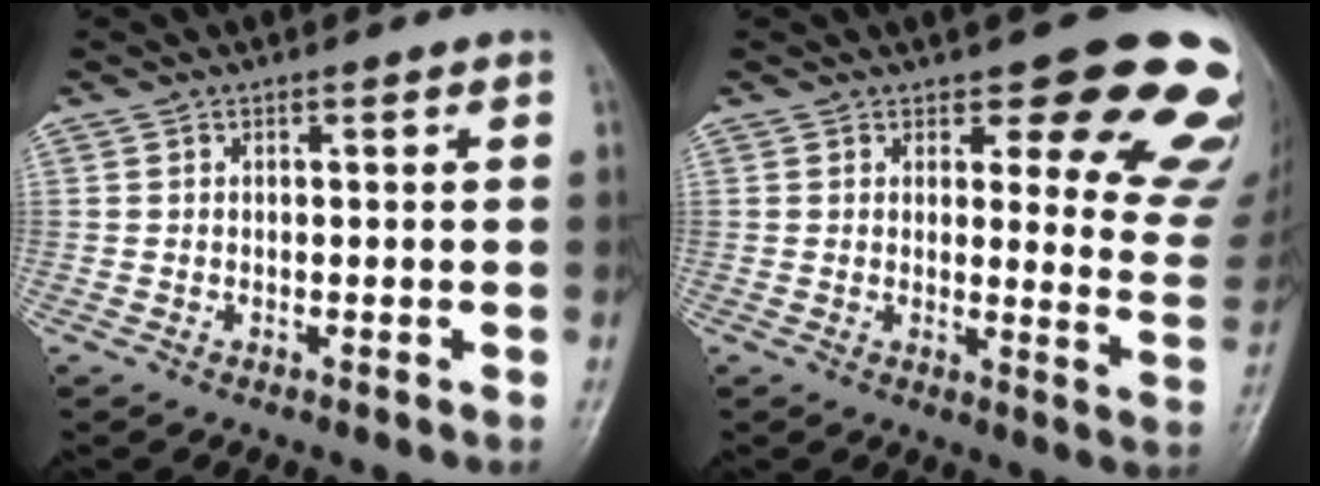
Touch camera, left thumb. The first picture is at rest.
{"total": 15.8, "force": [11.4, 5.6, 9.4], "torque": [-0.052, -0.081, 0.115]}